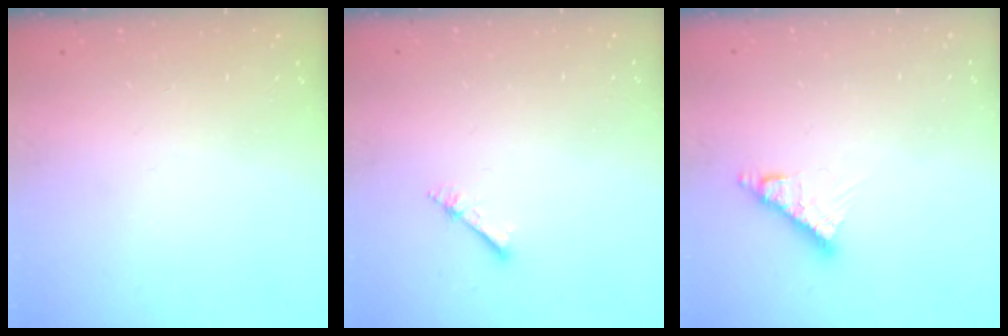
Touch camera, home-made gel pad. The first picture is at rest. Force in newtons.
{"total": 4.0, "press": 3.9, "slide": 0.5}
{"total": 7.5, "press": 7.5, "slide": 0.5}